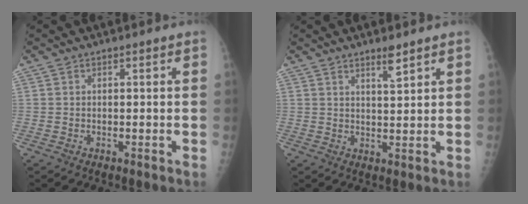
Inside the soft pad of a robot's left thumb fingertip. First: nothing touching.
{"total": 3.3, "force": [2.4, 0.4, 2.1], "torque": [-0.030, -0.022, 0.042]}